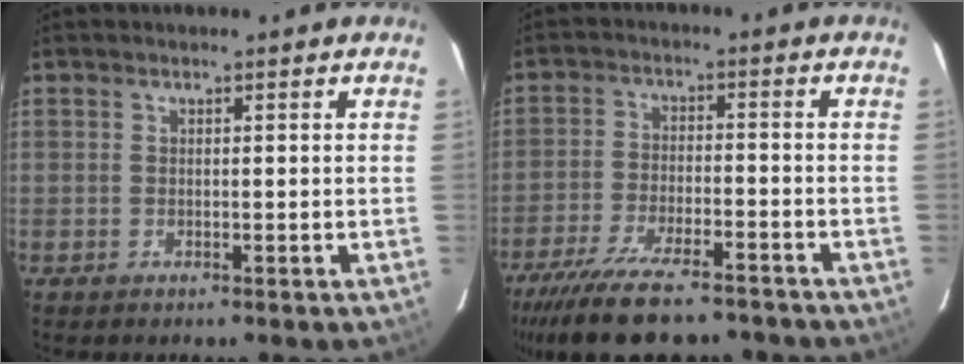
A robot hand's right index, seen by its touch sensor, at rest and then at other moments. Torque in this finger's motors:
{"motor_torque": [1.26, -0.88, 0.85, 0.19]}